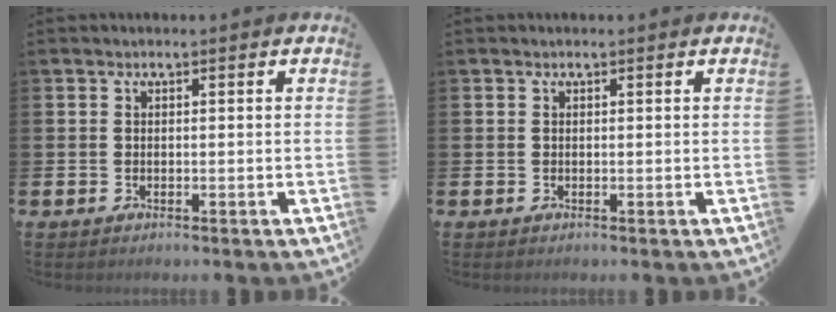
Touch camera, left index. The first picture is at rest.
{"total": 0.0}